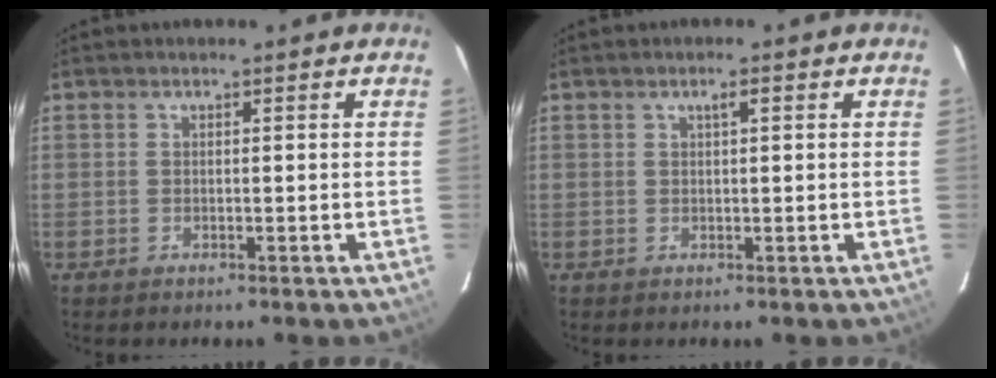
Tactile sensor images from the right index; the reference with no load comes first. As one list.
[{"total": 1.3, "force": [0.5, 0.3, 1.1], "torque": [-0.019, 0.006, 0.008]}]